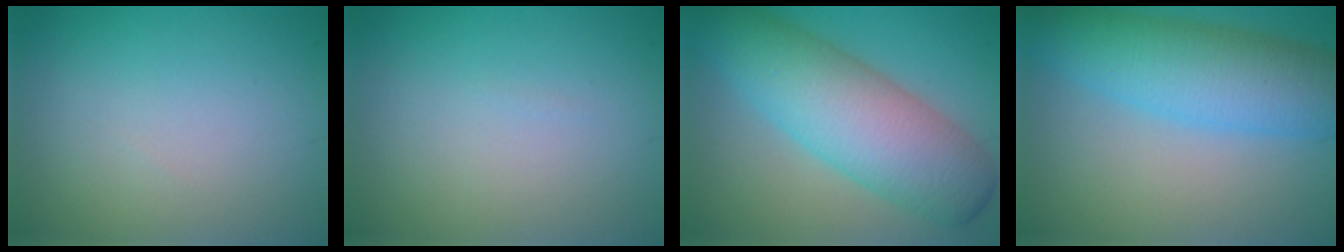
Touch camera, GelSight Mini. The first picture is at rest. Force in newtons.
{"total": 0.0}
{"total": 9.2, "press": 9.2, "slide": 0.1}
{"total": 7.9, "press": 7.9, "slide": 0.2}